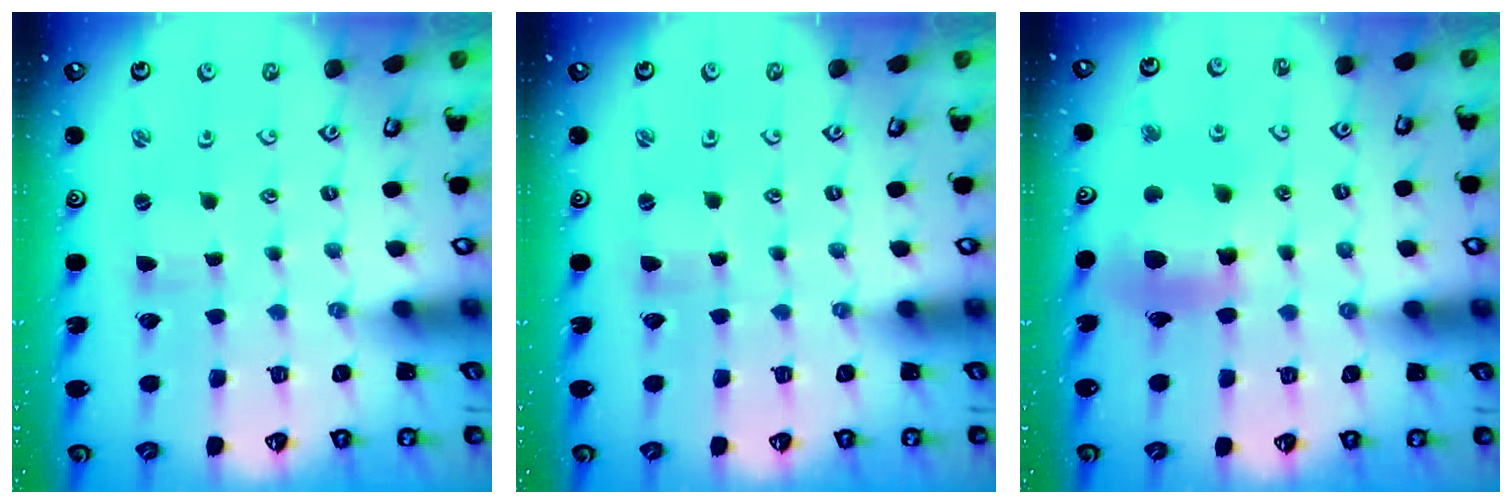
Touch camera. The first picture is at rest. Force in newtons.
{"total": 0.0}
{"total": 13.1, "press": 13.0, "slide": 1.5}